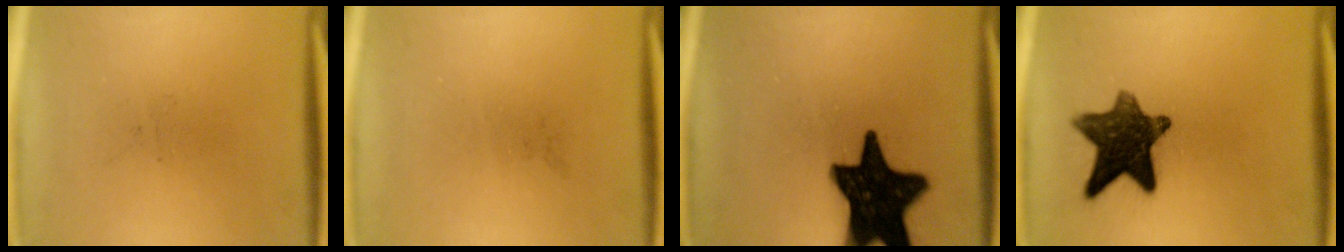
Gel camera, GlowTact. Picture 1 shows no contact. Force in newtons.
{"total": 0.0}
{"total": 19.3}
{"total": 11.8}